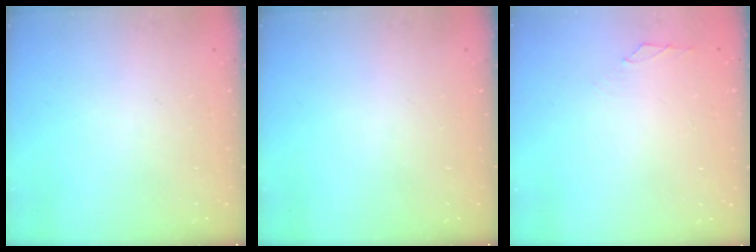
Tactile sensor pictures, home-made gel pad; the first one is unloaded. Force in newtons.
{"total": 0.0}
{"total": 0.8, "press": 0.6, "slide": 0.5}